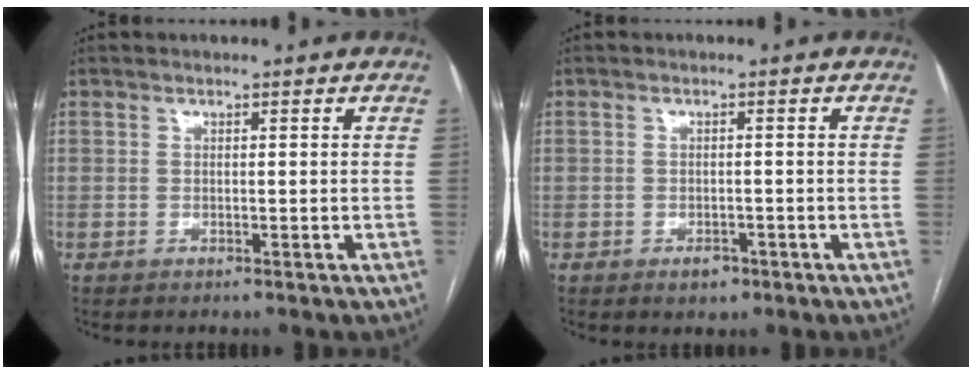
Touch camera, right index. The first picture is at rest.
{"total": 2.2, "force": [-1.2, 1.5, 1.0], "torque": [-0.011, 0.004, -0.012]}